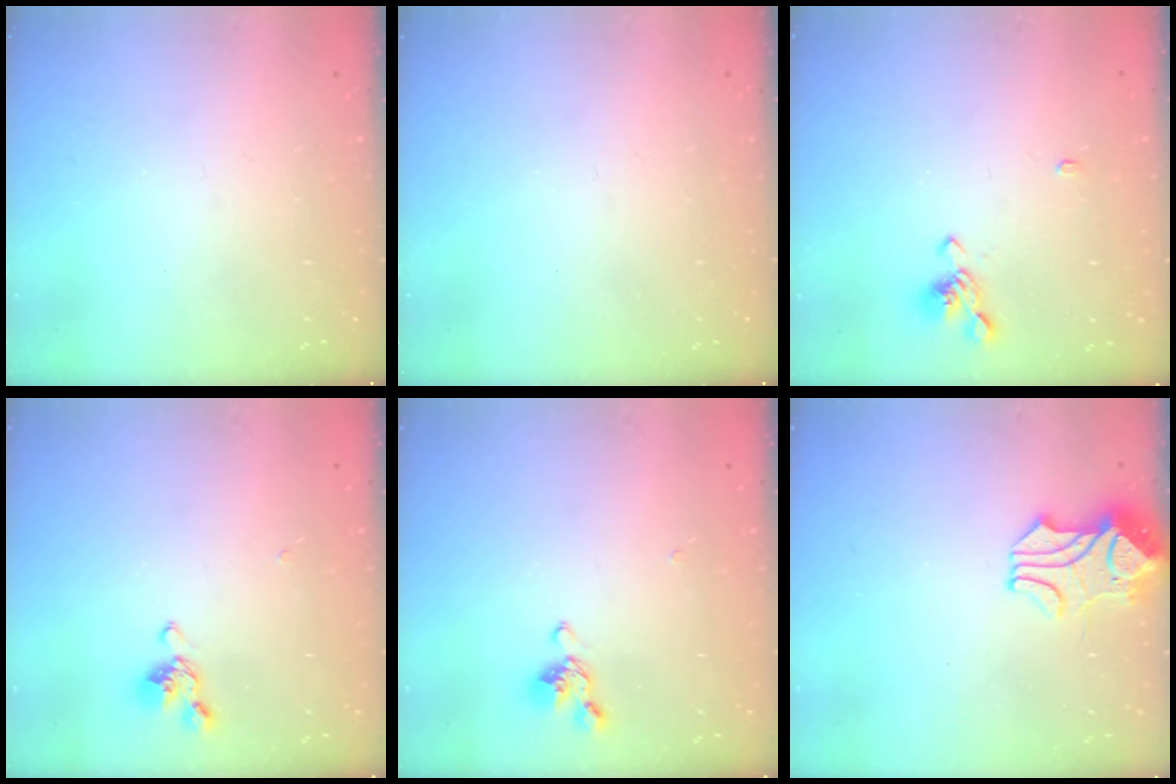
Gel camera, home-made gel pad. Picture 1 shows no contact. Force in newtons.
{"total": 0.0}
{"total": 1.1, "press": 0.7, "slide": 0.9}
{"total": 3.6, "press": 3.5, "slide": 0.8}
{"total": 3.6, "press": 3.5, "slide": 0.8}
{"total": 2.4, "press": 2.0, "slide": 1.2}